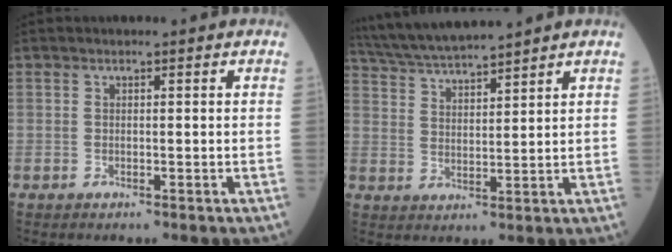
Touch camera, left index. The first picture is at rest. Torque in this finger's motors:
{"motor_torque": [0.08, -0.43, 0.21, 0.14]}